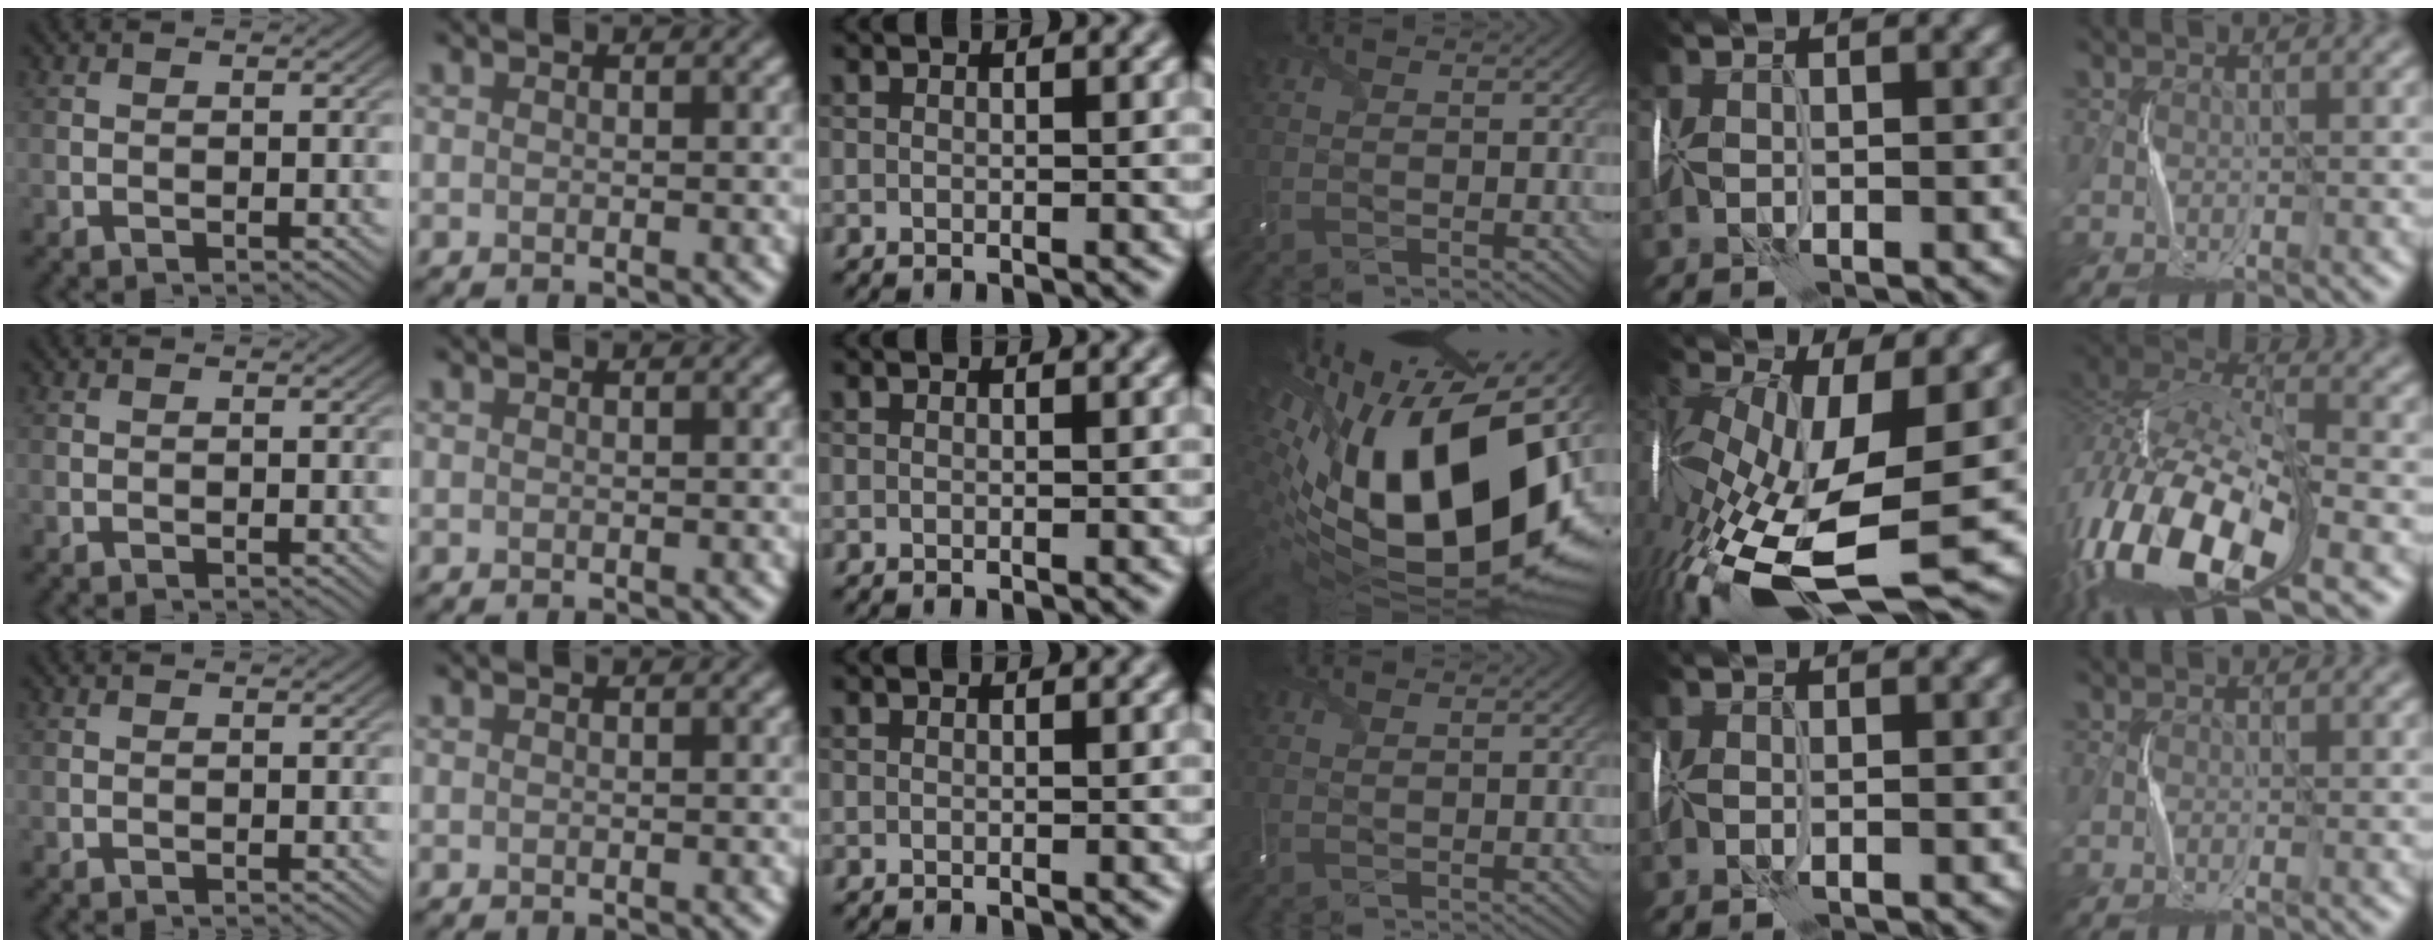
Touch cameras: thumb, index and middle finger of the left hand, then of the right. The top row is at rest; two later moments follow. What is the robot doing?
{"motion": "wrap", "object": "scarf"}